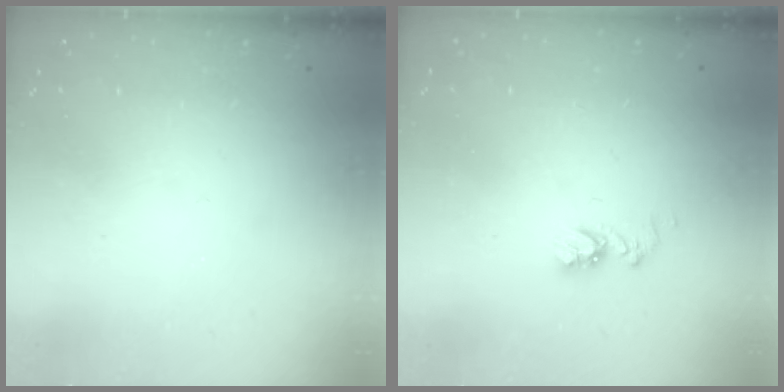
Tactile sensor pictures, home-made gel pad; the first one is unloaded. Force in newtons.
{"total": 7.1, "press": 7.1, "slide": 0.8}